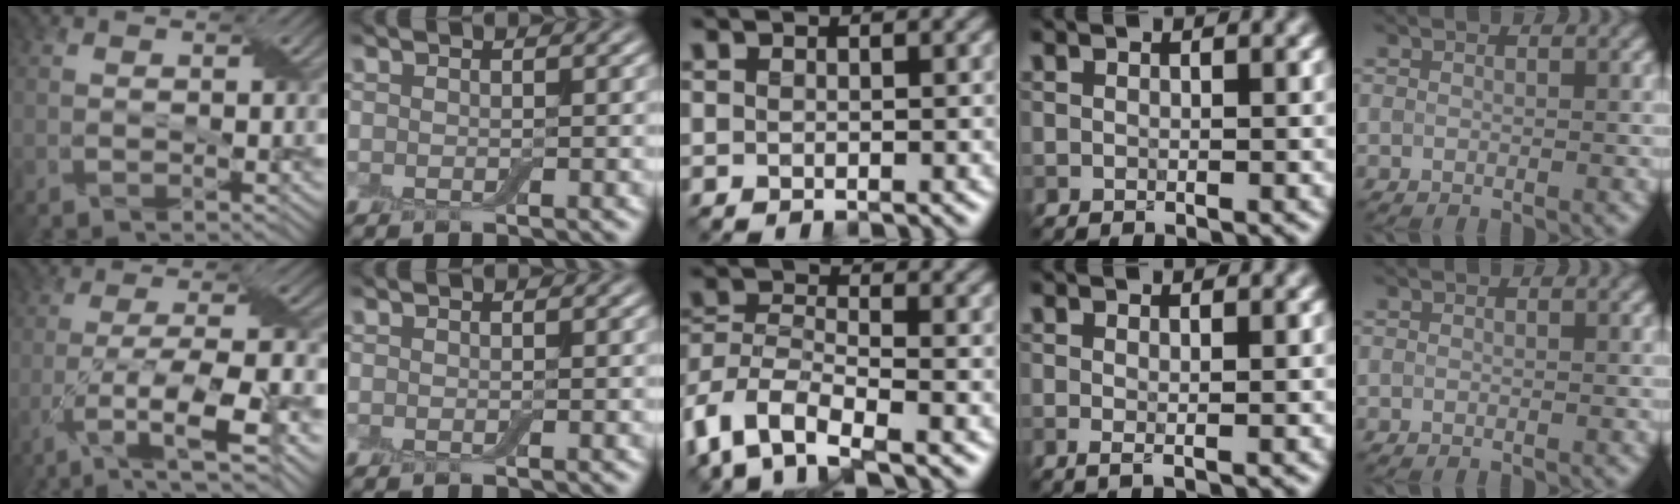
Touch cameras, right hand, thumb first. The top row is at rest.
{"thumb": {"total": 10.8, "force": [-4.1, 3.1, 9.5], "torque": [-0.183, -0.008, -0.067]}, "middle": {"total": 7.7, "force": [-5.0, 3.5, 4.7], "torque": [-0.097, -0.006, -0.106]}, "ring": {"total": 0.8, "force": [0.1, 0.1, 0.8], "torque": [-0.018, -0.004, 0.001]}}